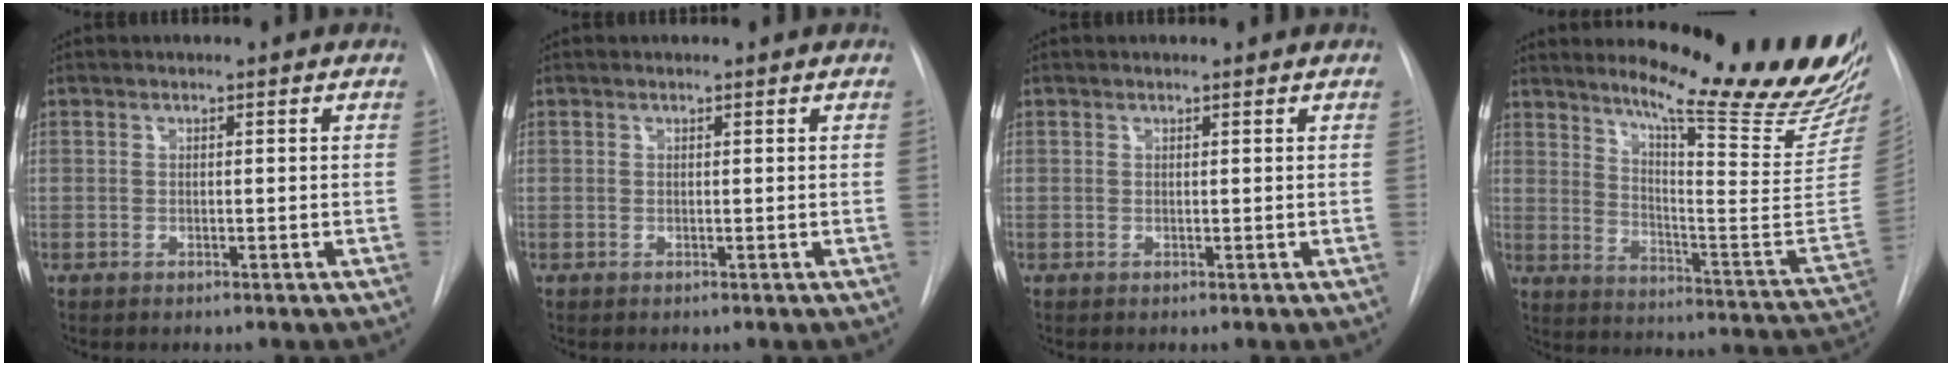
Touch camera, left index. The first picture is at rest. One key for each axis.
{"total": 0.0}
{"total": 0.5, "fx": 0.5, "fy": 0.0, "fz": 0.2, "tx": -0.009, "ty": 0.004, "tz": 0.009}
{"total": 22.8, "fx": 19.4, "fy": 0.5, "fz": 12.0, "tx": -0.177, "ty": -0.110, "tz": 0.256}